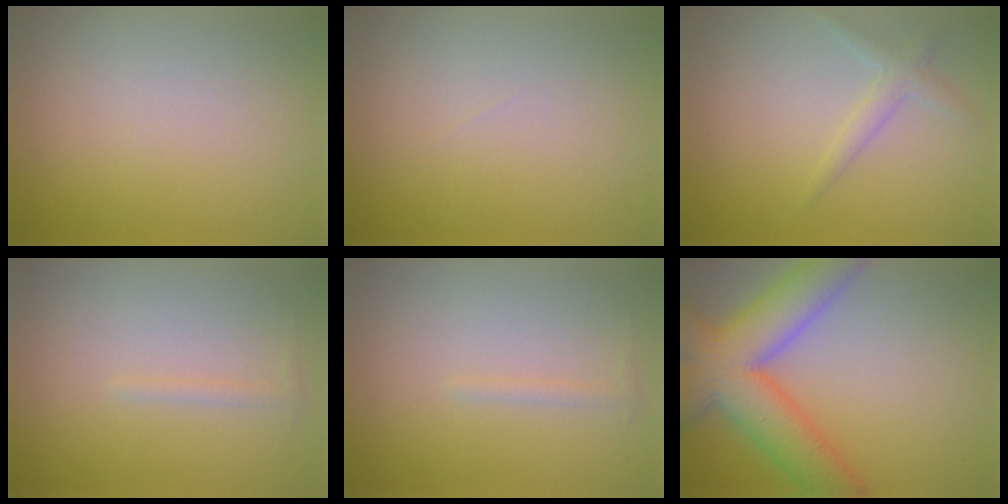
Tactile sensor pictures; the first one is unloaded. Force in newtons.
{"total": 0.0}
{"total": 1.6, "press": 1.6, "slide": 0.0}
{"total": 0.7, "press": 0.7, "slide": 0.0}
{"total": 0.7, "press": 0.7, "slide": 0.0}
{"total": 9.6, "press": 9.6, "slide": 0.4}